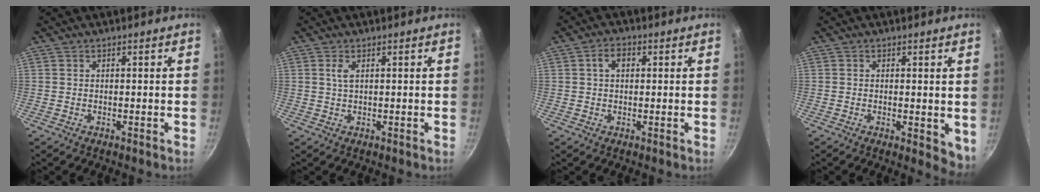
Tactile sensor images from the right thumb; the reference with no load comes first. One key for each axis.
{"total": 1.6, "fx": 0.5, "fy": 0.5, "fz": 1.4, "tx": -0.028, "ty": -0.002, "tz": 0.012}
{"total": 3.3, "fx": 0.7, "fy": 2.3, "fz": 2.3, "tx": -0.032, "ty": 0.006, "tz": 0.008}
{"total": 5.1, "fx": -0.2, "fy": 2.4, "fz": 4.5, "tx": -0.056, "ty": -0.014, "tz": -0.003}